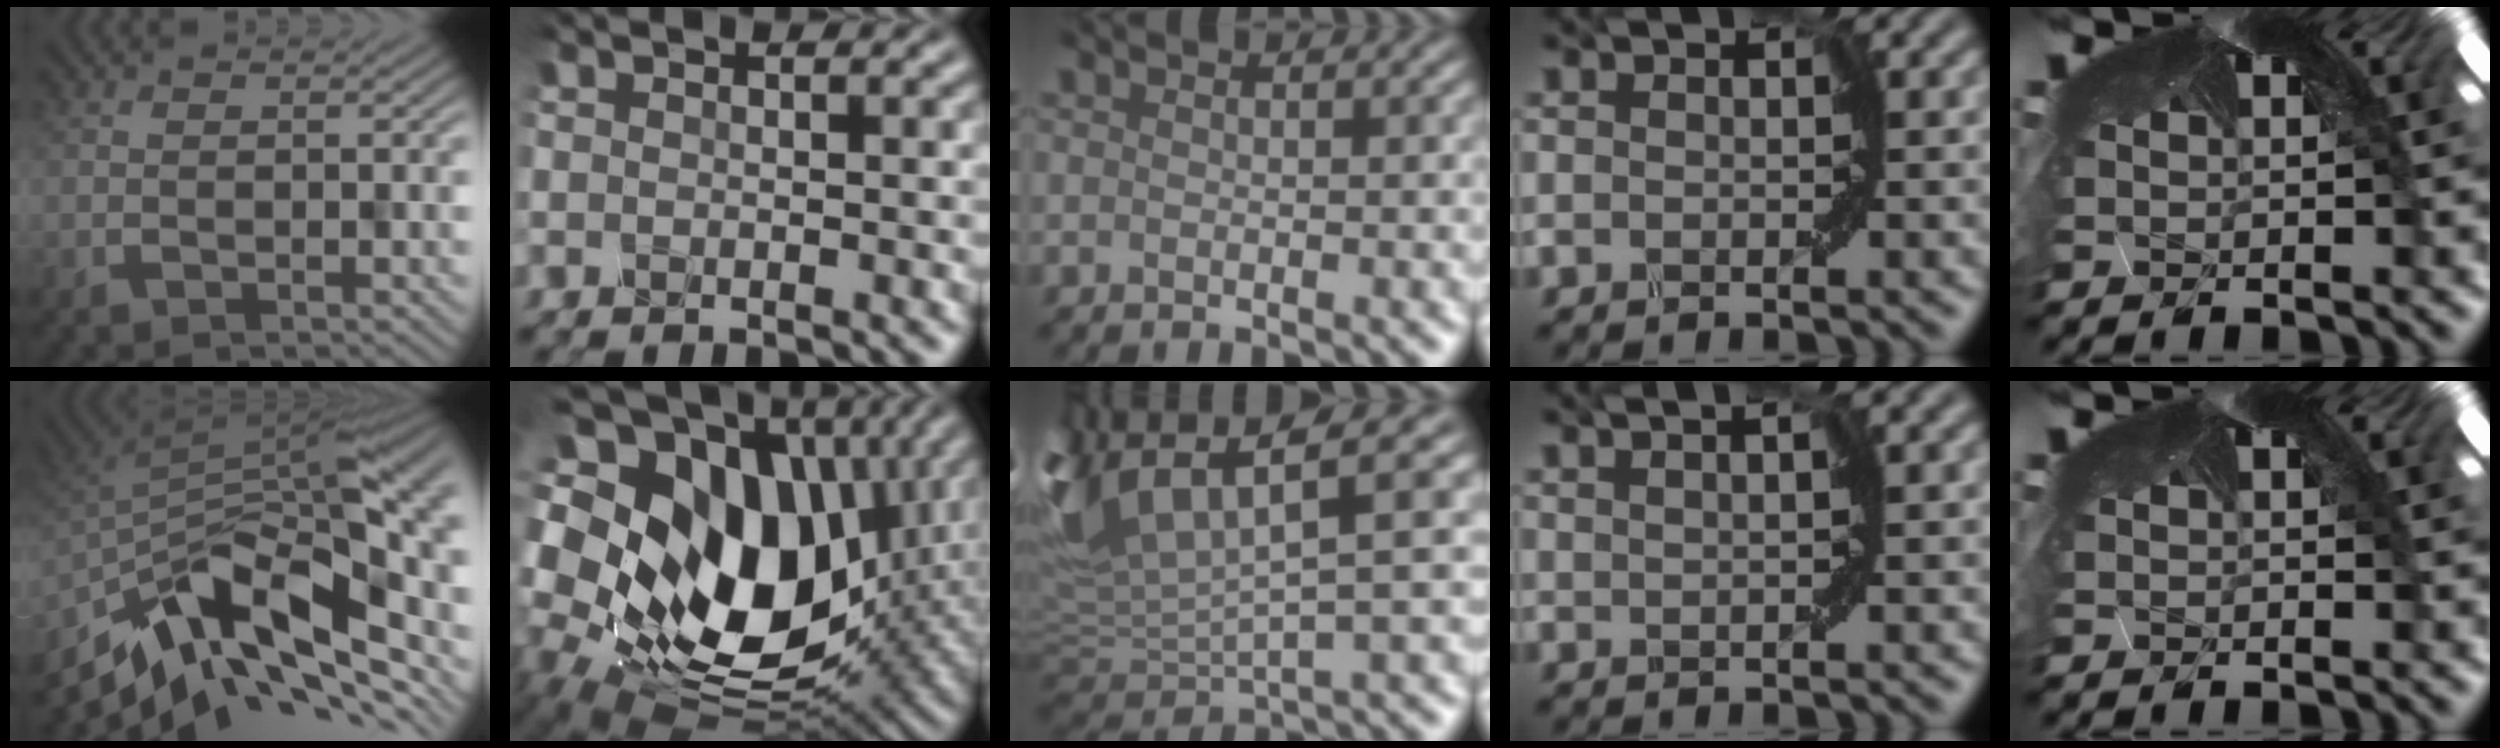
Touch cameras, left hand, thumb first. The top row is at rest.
{"thumb": {"total": 14.5, "force": [-3.6, 6.3, 12.6], "torque": [-0.220, -0.010, -0.065]}, "index": {"total": 17.9, "force": [4.3, 12.8, 11.8], "torque": [-0.231, 0.031, 0.073]}, "middle": {"total": 8.6, "force": [5.6, 2.7, 6.0], "torque": [-0.143, 0.004, 0.106]}, "ring": {"total": 0.9, "force": [0.6, -0.8, 0.0], "torque": [-0.009, -0.003, 0.019]}}